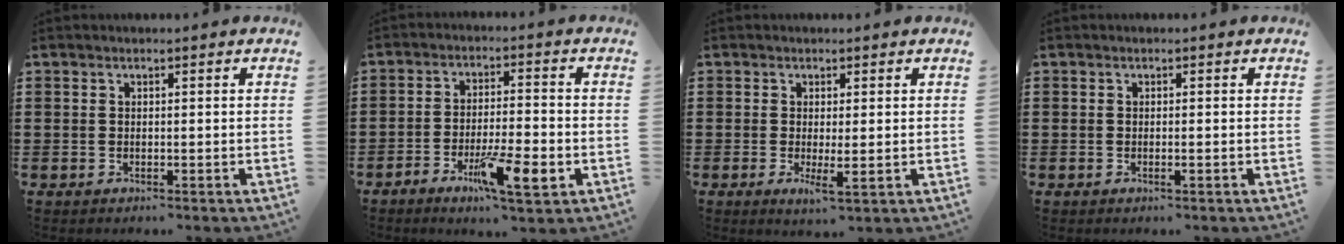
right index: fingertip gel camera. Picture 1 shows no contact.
{"total": 8.6, "force": [-4.1, 2.1, 7.3], "torque": [-0.130, 0.001, -0.069]}
{"total": 2.3, "force": [-0.1, 0.5, 2.2], "torque": [-0.042, -0.001, -0.001]}
{"total": 0.7, "force": [-0.2, -0.1, 0.6], "torque": [-0.011, -0.003, -0.004]}